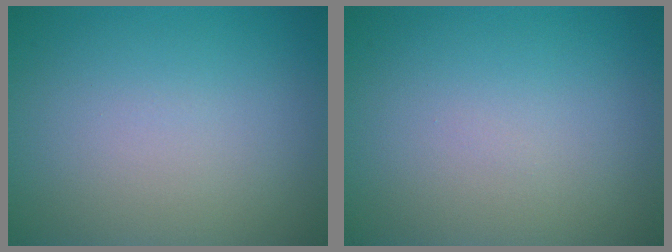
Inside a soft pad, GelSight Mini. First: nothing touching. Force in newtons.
{"total": 0.0}